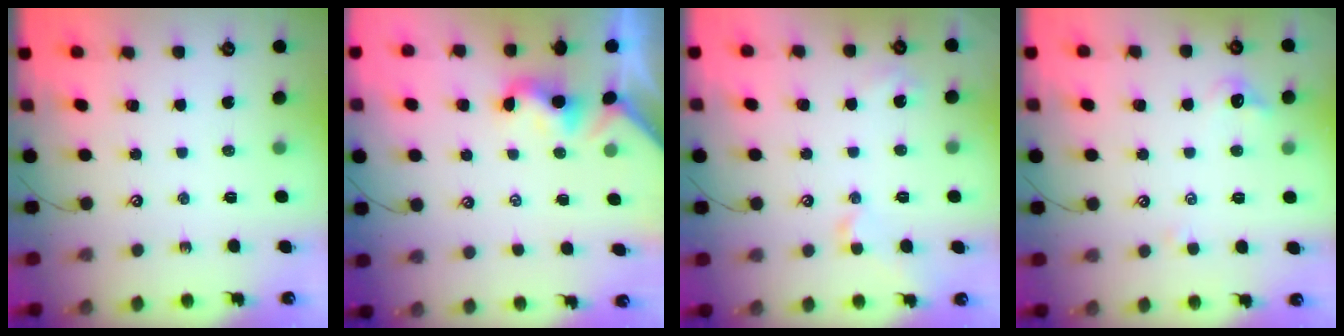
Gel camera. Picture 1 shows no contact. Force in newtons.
{"total": 1.8, "press": 1.7, "slide": 0.5}
{"total": 3.3, "press": 3.2, "slide": 0.7}
{"total": 0.8, "press": 0.6, "slide": 0.5}